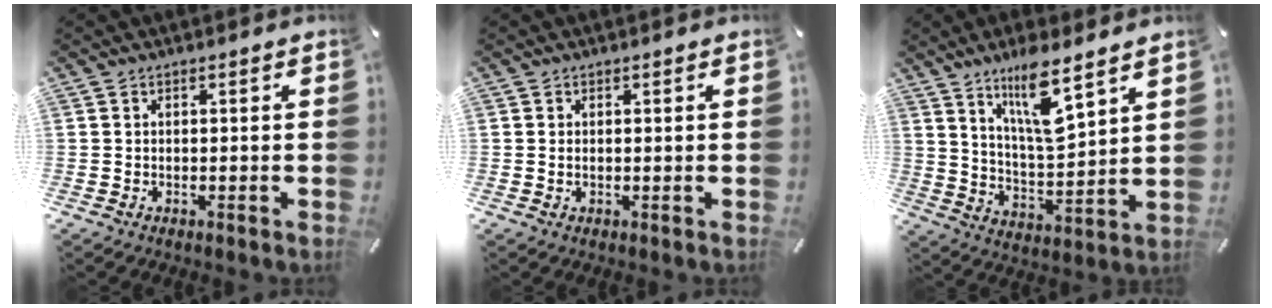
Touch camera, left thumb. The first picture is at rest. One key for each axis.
{"total": 0.8, "fx": 0.1, "fy": 0.4, "fz": 0.7, "tx": -0.008, "ty": -0.003, "tz": -0.001}
{"total": 12.3, "fx": 8.5, "fy": 2.9, "fz": 8.3, "tx": -0.151, "ty": -0.045, "tz": 0.148}